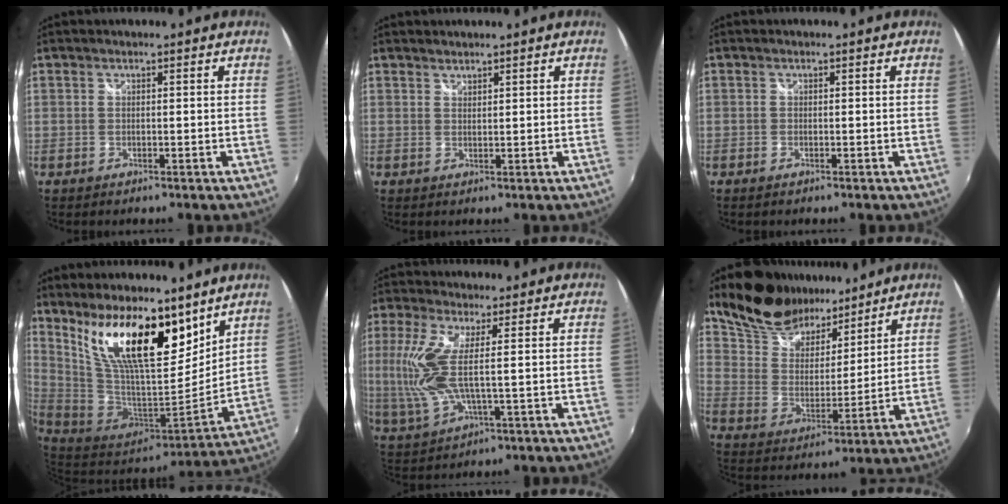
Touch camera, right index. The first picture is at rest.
{"total": 1.1, "force": [1.1, 0.2, 0.1], "torque": [0.000, 0.002, 0.020]}
{"total": 0.6, "force": [-0.5, 0.3, 0.2], "torque": [-0.004, -0.002, -0.011]}
{"total": 19.5, "force": [11.2, 7.1, 14.2], "torque": [-0.259, 0.006, 0.213]}
{"total": 9.8, "force": [1.1, 1.9, 9.5], "torque": [-0.212, -0.007, 0.032]}
{"total": 17.5, "force": [13.8, 8.2, 6.9], "torque": [-0.155, 0.037, 0.253]}